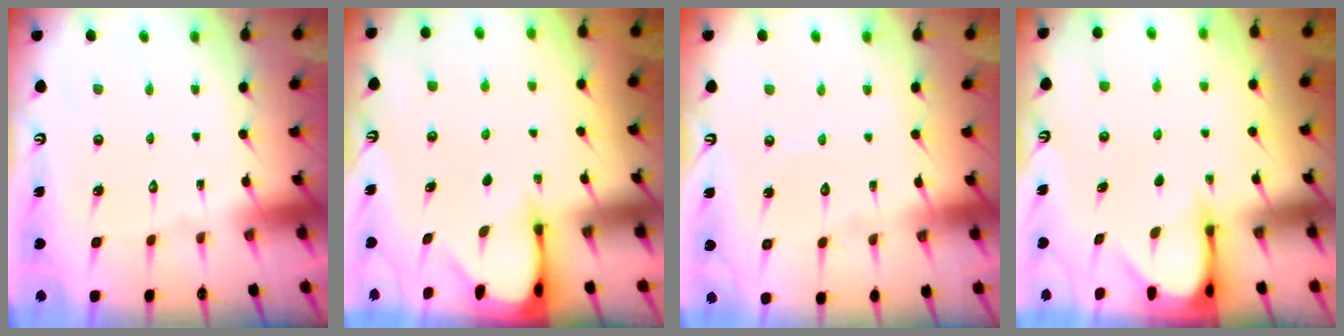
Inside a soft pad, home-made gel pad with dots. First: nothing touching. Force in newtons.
{"total": 2.4, "press": 2.3, "slide": 0.3}
{"total": 3.3, "press": 3.3, "slide": 0.3}
{"total": 3.7, "press": 3.7, "slide": 0.3}